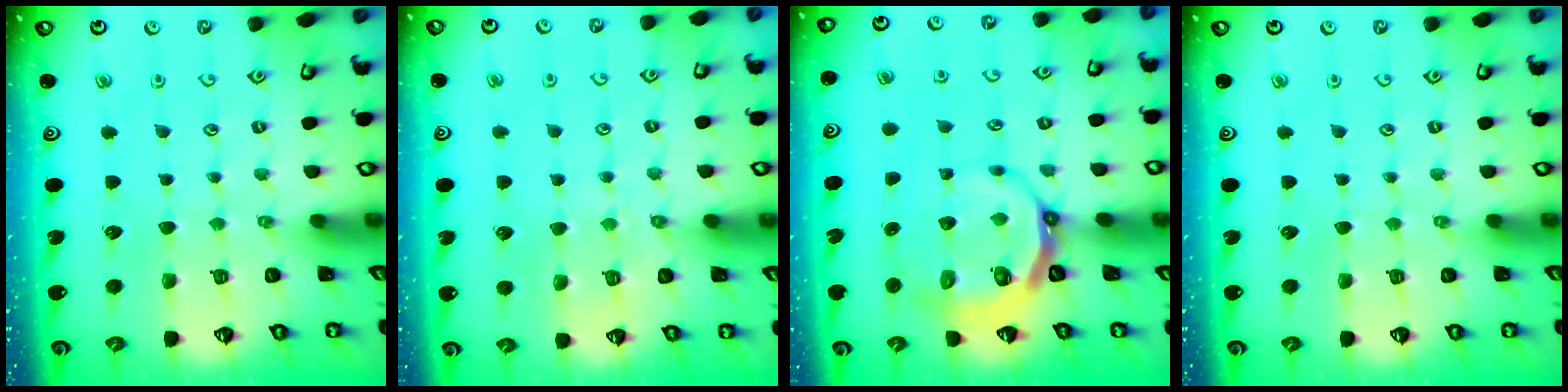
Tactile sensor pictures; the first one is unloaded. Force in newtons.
{"total": 5.1, "press": 5.1, "slide": 0.6}
{"total": 8.1, "press": 7.4, "slide": 3.2}
{"total": 0.0}